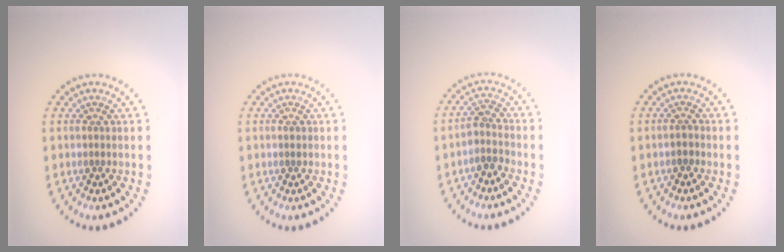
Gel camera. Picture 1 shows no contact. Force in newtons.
{"total": 0.7, "press": 0.7, "slide": 0.1}
{"total": 1.9, "press": 1.5, "slide": 1.1}
{"total": 1.1, "press": 0.9, "slide": 0.6}